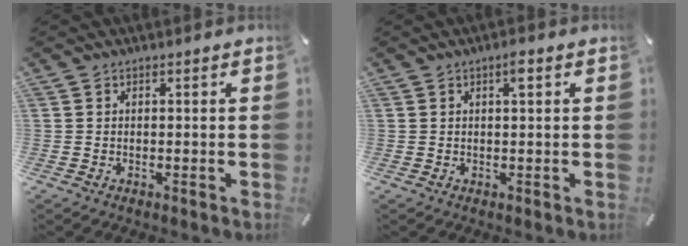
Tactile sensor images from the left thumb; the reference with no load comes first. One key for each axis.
{"total": 2.4, "fx": 0.8, "fy": 0.6, "fz": 2.3, "tx": -0.038, "ty": 0.002, "tz": 0.009}